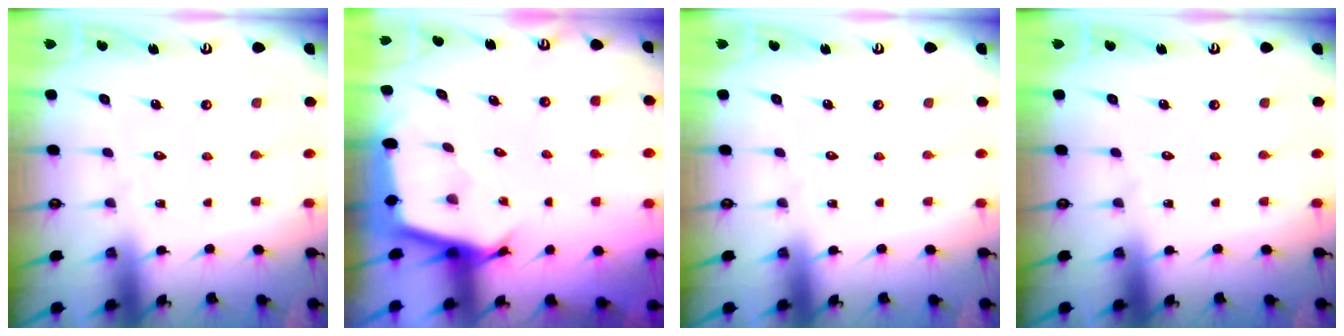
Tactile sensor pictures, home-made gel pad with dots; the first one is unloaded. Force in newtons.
{"total": 2.7, "press": 2.7, "slide": 0.1}
{"total": 0.0}
{"total": 0.0}